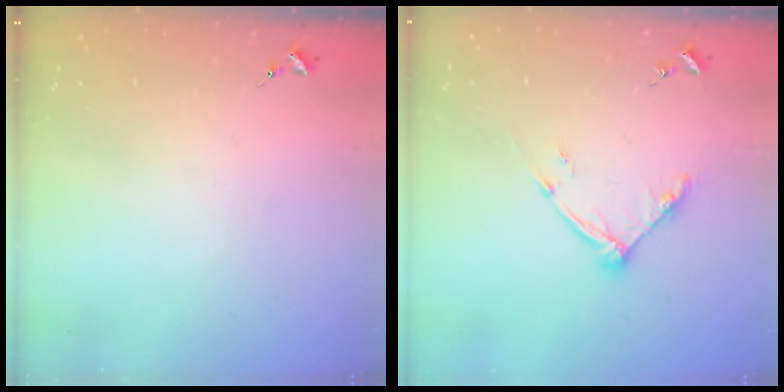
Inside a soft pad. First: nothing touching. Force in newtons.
{"total": 9.0, "press": 9.0, "slide": 0.7}